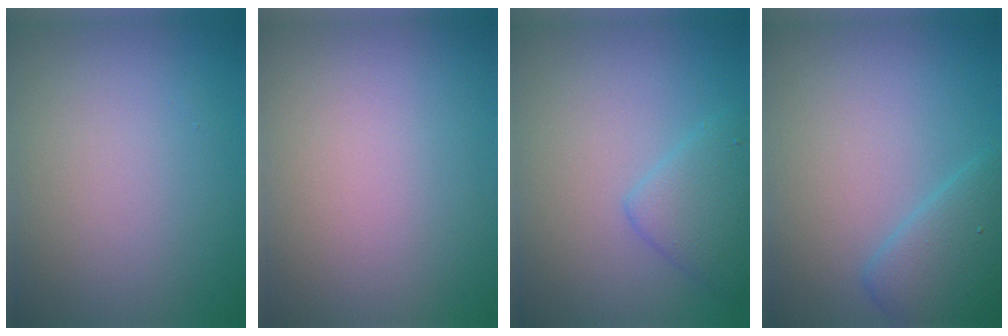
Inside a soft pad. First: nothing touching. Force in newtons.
{"total": 0.0}
{"total": 2.8, "press": 2.8, "slide": 0.2}
{"total": 3.5, "press": 3.5, "slide": 0.2}